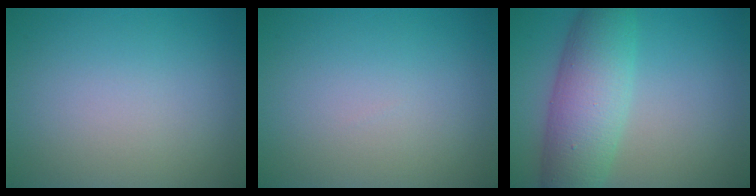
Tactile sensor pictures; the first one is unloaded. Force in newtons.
{"total": 0.0}
{"total": 7.3, "press": 7.3, "slide": 0.3}